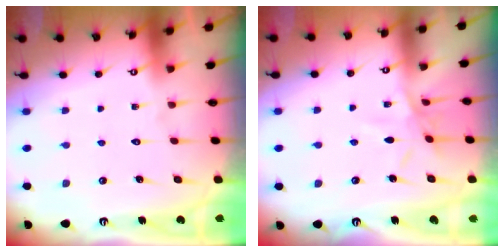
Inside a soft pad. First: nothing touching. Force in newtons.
{"total": 6.4, "press": 6.3, "slide": 0.7}